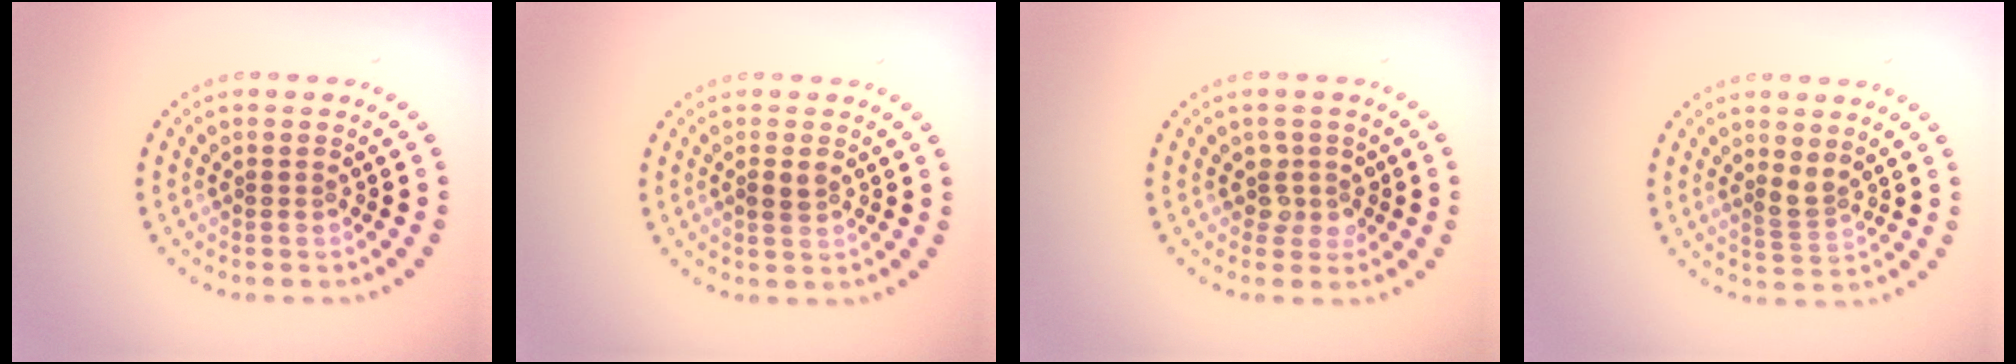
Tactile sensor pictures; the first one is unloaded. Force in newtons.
{"total": 1.3, "press": 1.2, "slide": 0.4}
{"total": 1.8, "press": 1.5, "slide": 1.1}
{"total": 1.7, "press": 1.2, "slide": 1.1}